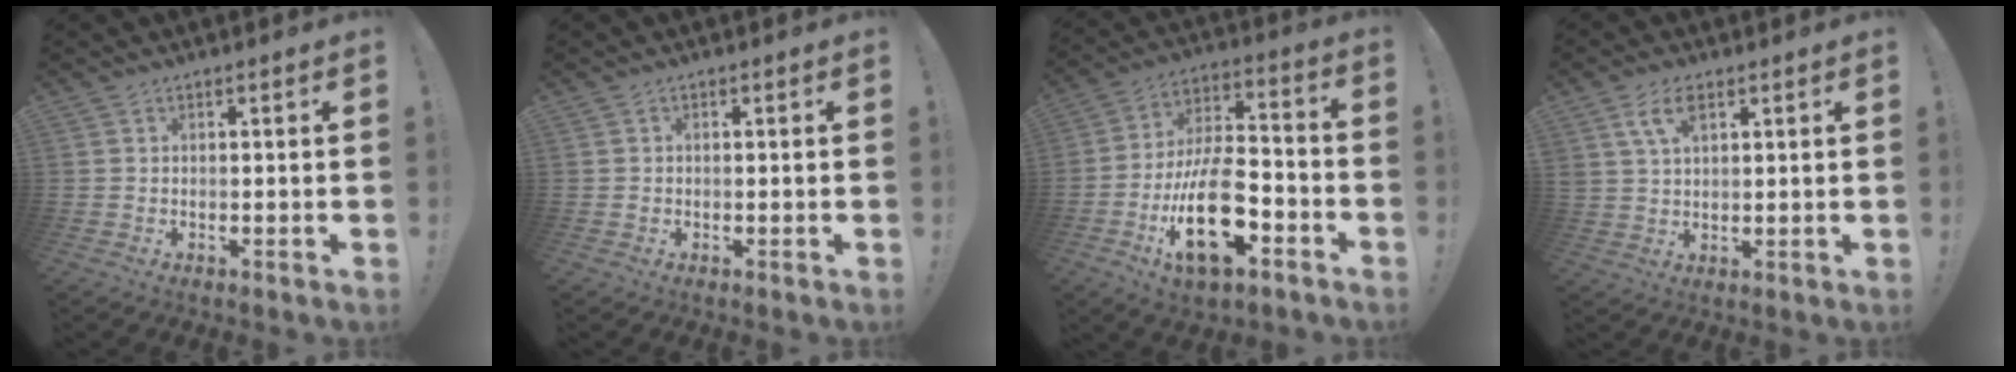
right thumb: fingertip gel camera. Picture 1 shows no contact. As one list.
[{"total": 0.5, "force": [-0.2, 0.5, 0.1], "torque": [-0.006, 0.004, -0.002]}, {"total": 22.0, "force": [-8.5, 10.4, 17.3], "torque": [-0.322, 0.052, -0.133]}, {"total": 6.6, "force": [3.3, 3.3, 4.7], "torque": [-0.087, -0.001, 0.061]}]